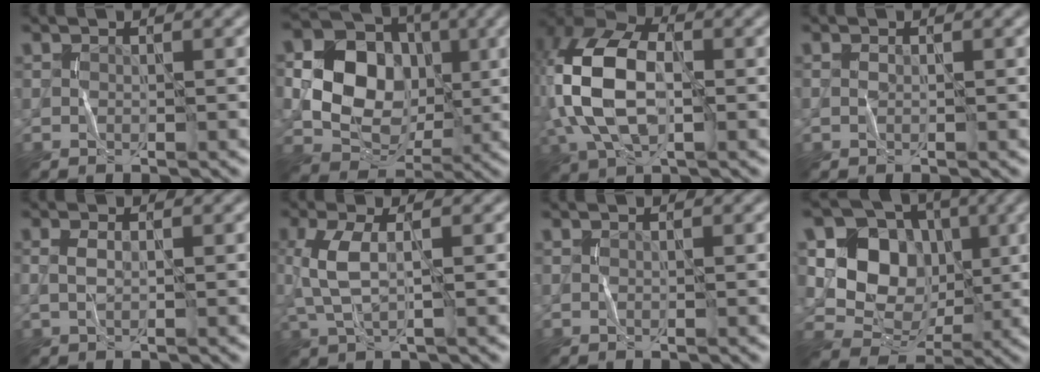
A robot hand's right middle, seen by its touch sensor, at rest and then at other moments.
{"total": 13.7, "force": [1.5, 11.7, 7.0], "torque": [-0.153, 0.029, 0.016]}
{"total": 10.5, "force": [-0.1, 6.2, 8.5], "torque": [-0.196, 0.018, -0.011]}
{"total": 0.5, "force": [0.0, 0.3, 0.4], "torque": [-0.010, 0.001, 0.000]}
{"total": 1.2, "force": [0.1, 0.5, 1.0], "torque": [-0.027, 0.002, 0.000]}
{"total": 3.8, "force": [0.4, 1.4, 3.5], "torque": [-0.095, 0.003, 0.008]}
{"total": 0.0}
{"total": 8.5, "force": [1.7, 7.1, 4.3], "torque": [-0.073, -0.006, 0.021]}